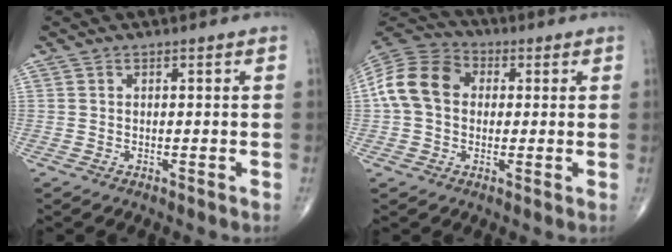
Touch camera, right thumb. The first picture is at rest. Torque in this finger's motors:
{"motor_torque": [1.07, 2.25, 1.33, 0.09, 0.08]}